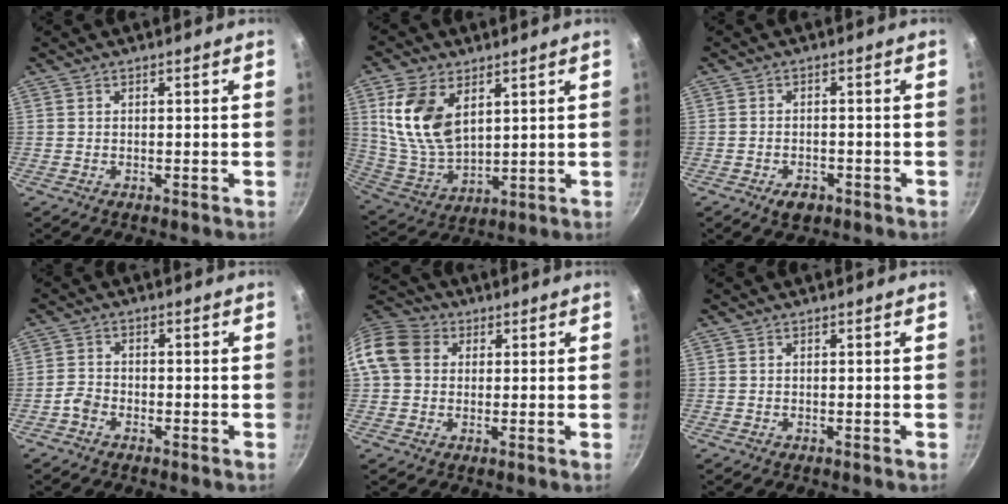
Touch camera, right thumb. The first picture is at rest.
{"total": 14.8, "force": [5.3, 8.8, 10.6], "torque": [-0.195, -0.030, 0.118]}
{"total": 3.7, "force": [-2.1, 2.2, 2.1], "torque": [-0.031, 0.016, -0.027]}
{"total": 2.5, "force": [-1.8, 1.5, 0.9], "torque": [-0.019, 0.020, -0.038]}
{"total": 11.7, "force": [2.3, 9.8, 6.1], "torque": [-0.104, 0.023, 0.025]}
{"total": 0.0}